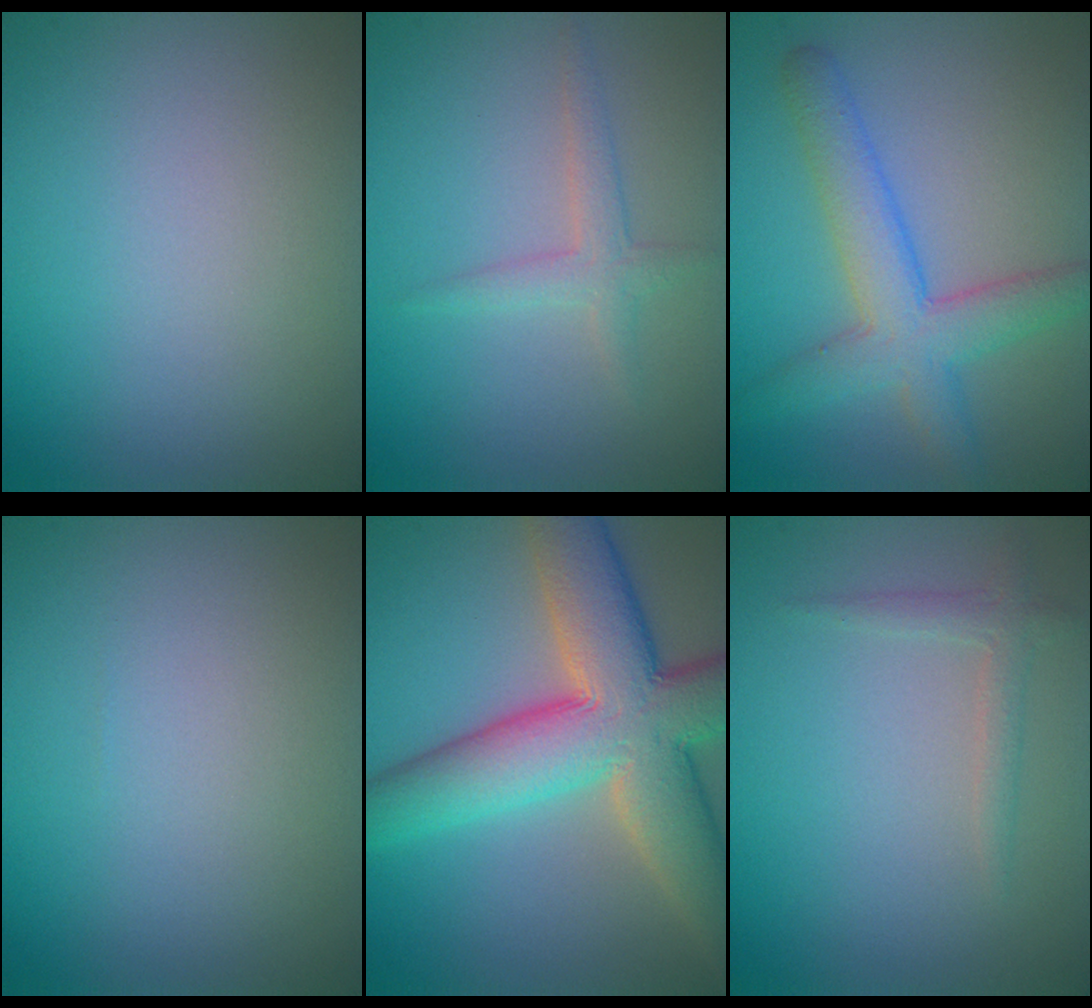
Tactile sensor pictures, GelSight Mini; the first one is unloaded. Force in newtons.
{"total": 2.3, "press": 2.3, "slide": 0.1}
{"total": 4.9, "press": 4.9, "slide": 0.2}
{"total": 0.0}
{"total": 11.3, "press": 11.3, "slide": 0.7}
{"total": 1.3, "press": 1.3, "slide": 0.0}